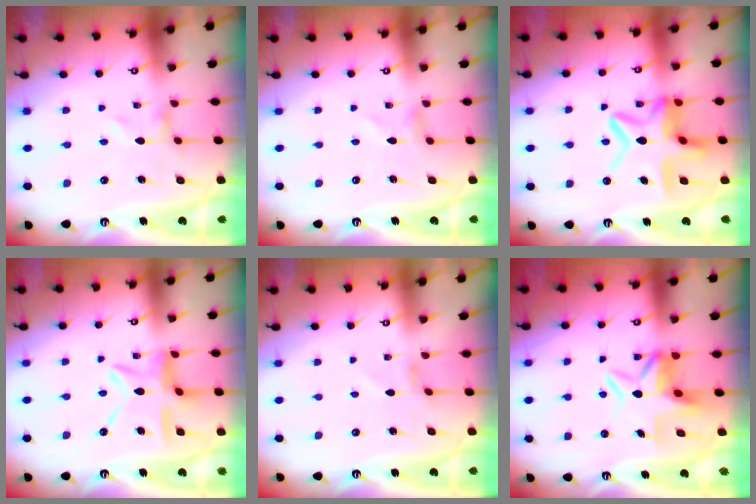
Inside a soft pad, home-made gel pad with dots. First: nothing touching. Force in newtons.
{"total": 0.8, "press": 0.8, "slide": 0.1}
{"total": 14.1, "press": 14.1, "slide": 1.3}
{"total": 10.7, "press": 10.6, "slide": 1.0}
{"total": 1.7, "press": 1.7, "slide": 0.2}
{"total": 6.5, "press": 6.5, "slide": 0.8}